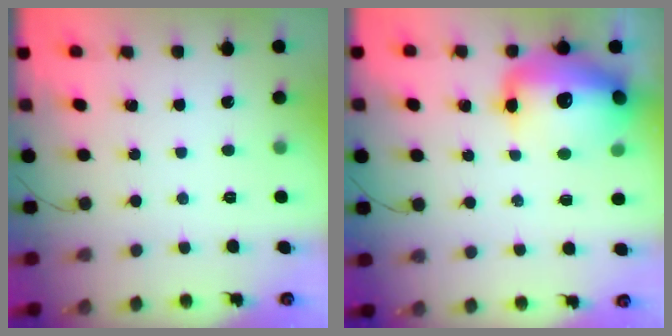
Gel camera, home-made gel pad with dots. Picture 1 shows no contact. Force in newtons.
{"total": 18.2, "press": 17.7, "slide": 4.1}